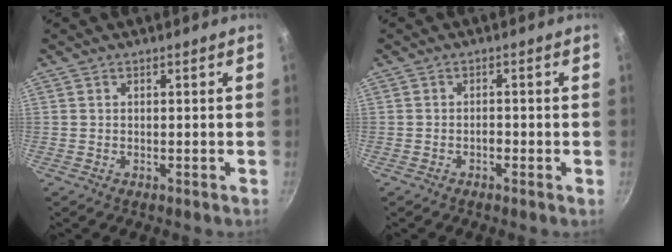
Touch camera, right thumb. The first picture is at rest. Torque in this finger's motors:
{"motor_torque": [0.20, -0.05, 0.25, -0.05, 0.01]}